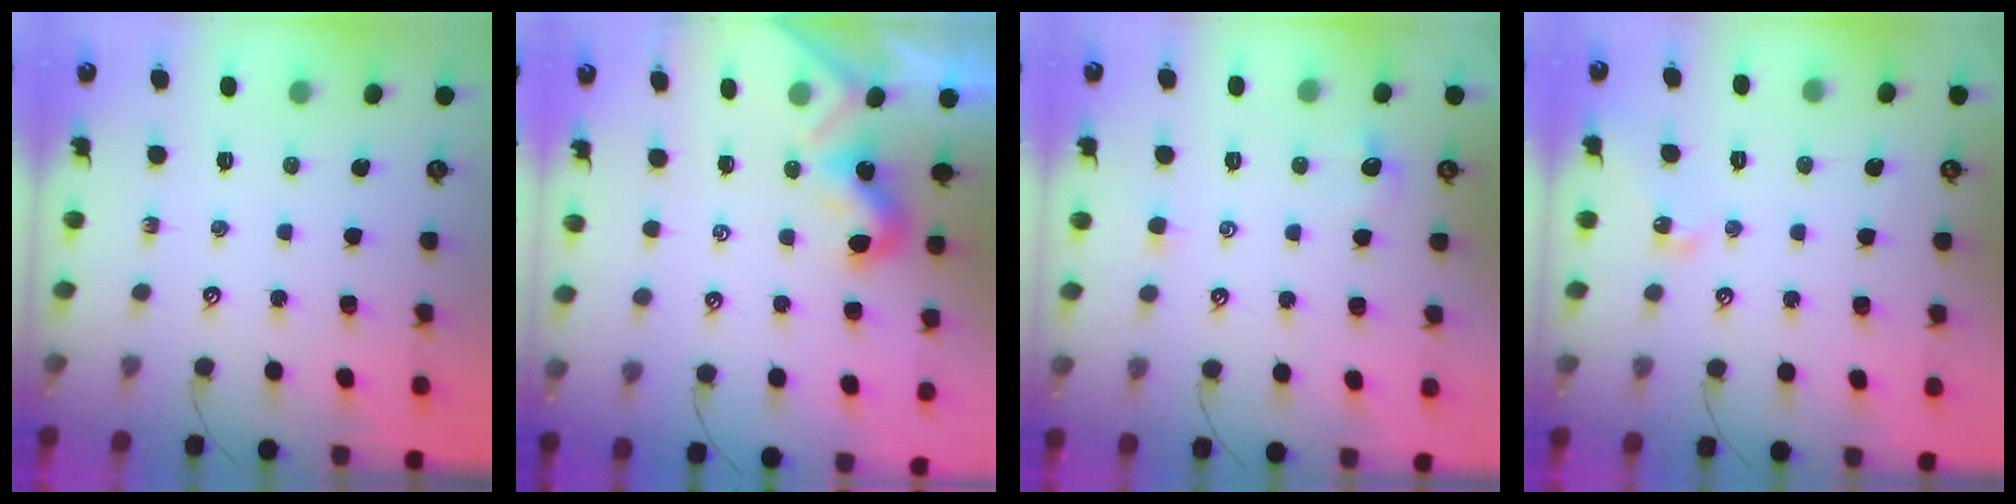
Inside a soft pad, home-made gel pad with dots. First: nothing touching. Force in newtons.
{"total": 2.0, "press": 1.9, "slide": 0.5}
{"total": 0.0}
{"total": 3.1, "press": 3.1, "slide": 0.3}